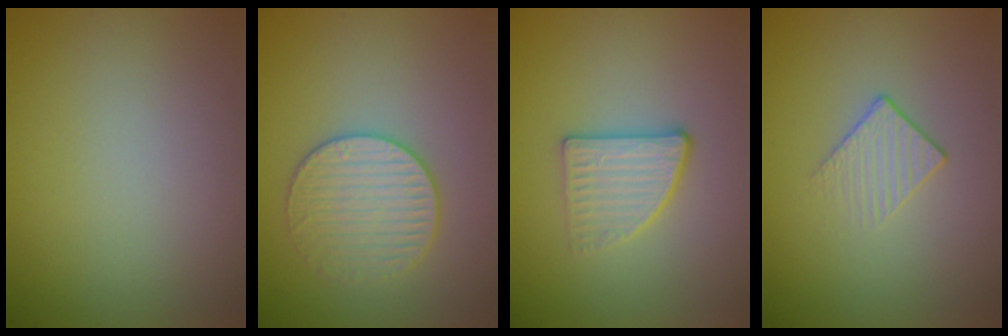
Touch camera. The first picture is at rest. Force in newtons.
{"total": 3.2, "press": 3.2, "slide": 0.3}
{"total": 2.8, "press": 2.5, "slide": 1.2}
{"total": 1.5, "press": 0.9, "slide": 1.2}